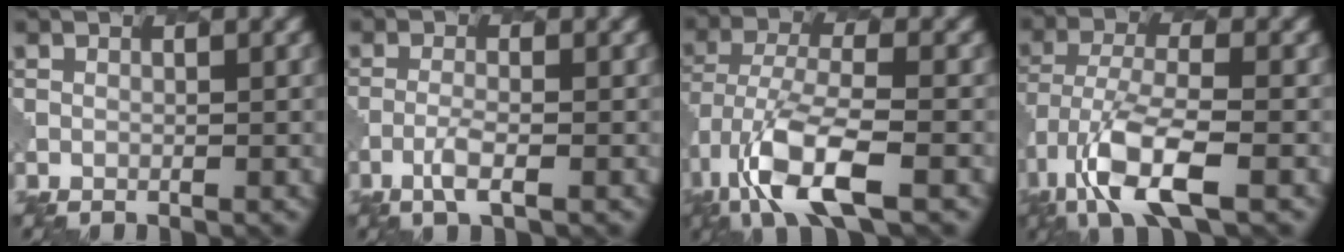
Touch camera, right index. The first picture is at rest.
{"total": 1.9, "force": [-0.9, 0.4, 1.6], "torque": [-0.035, 0.001, -0.024]}
{"total": 8.4, "force": [-4.1, 3.2, 6.6], "torque": [-0.137, -0.005, -0.080]}
{"total": 7.6, "force": [-3.9, 2.7, 6.0], "torque": [-0.121, -0.004, -0.077]}